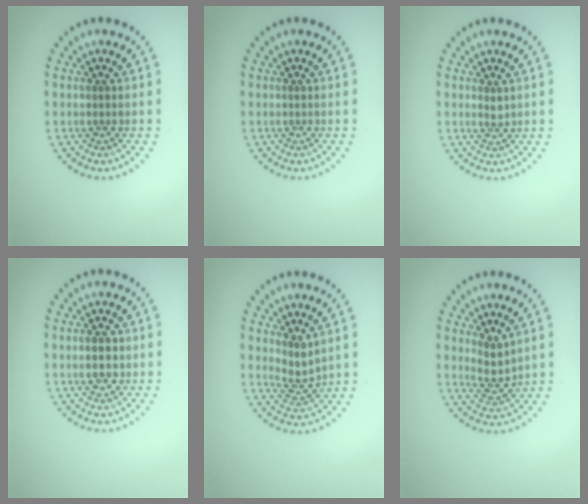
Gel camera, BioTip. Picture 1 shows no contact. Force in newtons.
{"total": 0.0}
{"total": 0.9, "press": 0.6, "slide": 0.6}
{"total": 2.0, "press": 1.9, "slide": 0.2}
{"total": 2.1, "press": 1.5, "slide": 1.5}
{"total": 2.2, "press": 1.7, "slide": 1.4}